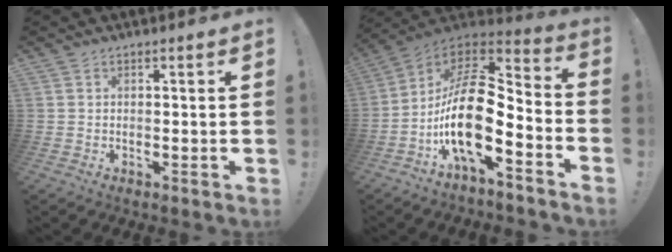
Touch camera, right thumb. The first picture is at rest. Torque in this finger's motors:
{"motor_torque": [2.87, 2.14, 1.76, -1.01, 0.61]}